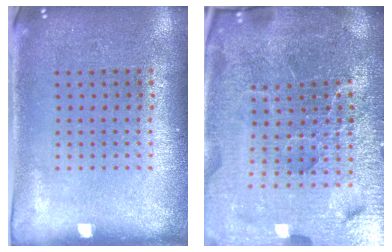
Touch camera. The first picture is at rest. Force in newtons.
{"total": 7.1, "press": 6.2, "slide": 3.5}